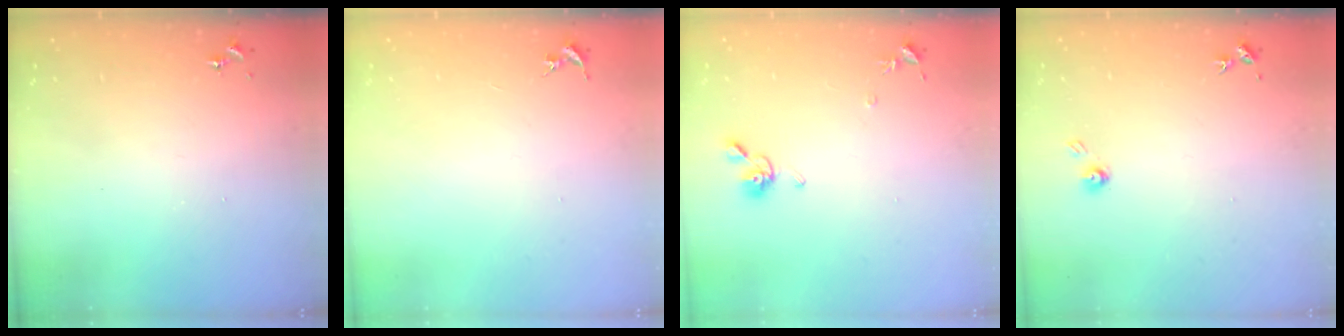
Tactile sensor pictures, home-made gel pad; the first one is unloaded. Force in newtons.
{"total": 0.0}
{"total": 8.6, "press": 8.5, "slide": 1.1}
{"total": 4.0, "press": 4.0, "slide": 0.4}